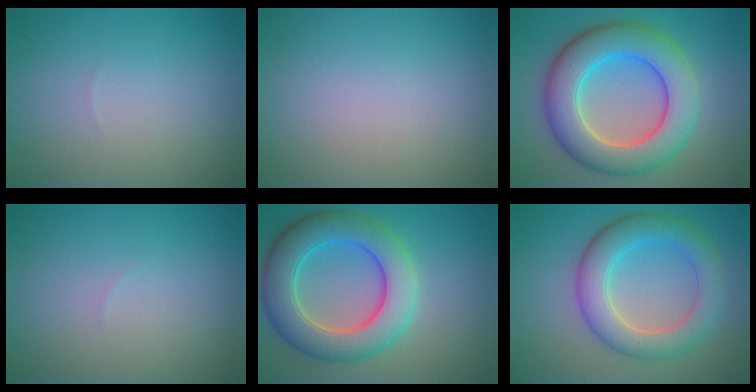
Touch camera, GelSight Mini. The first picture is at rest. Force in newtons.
{"total": 0.0}
{"total": 9.7, "press": 9.7, "slide": 0.1}
{"total": 0.0}
{"total": 8.5, "press": 8.4, "slide": 0.4}
{"total": 6.1, "press": 6.1, "slide": 0.5}